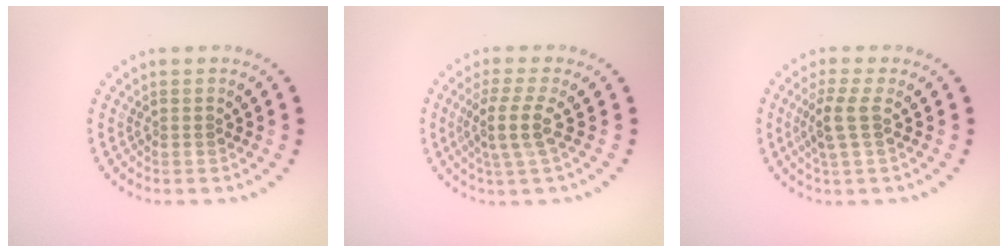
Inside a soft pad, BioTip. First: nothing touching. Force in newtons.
{"total": 2.9, "press": 2.1, "slide": 2.0}
{"total": 2.6, "press": 2.1, "slide": 1.5}